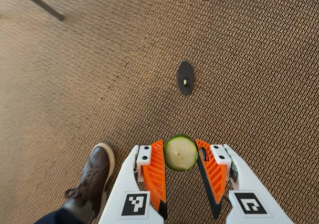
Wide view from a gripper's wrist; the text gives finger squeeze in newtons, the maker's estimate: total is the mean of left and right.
{"total": 6.2, "left": 5.9, "right": 6.6}